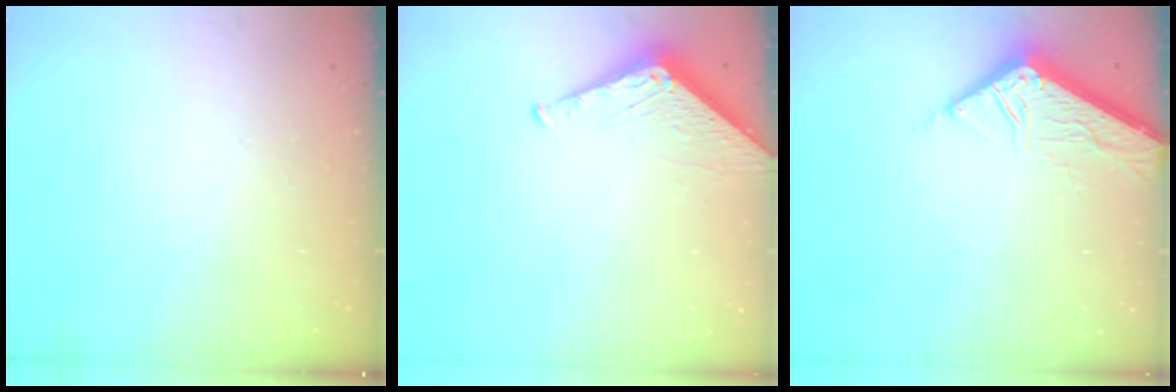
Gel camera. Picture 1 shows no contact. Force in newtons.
{"total": 3.8, "press": 3.8, "slide": 0.5}
{"total": 6.8, "press": 6.8, "slide": 0.7}